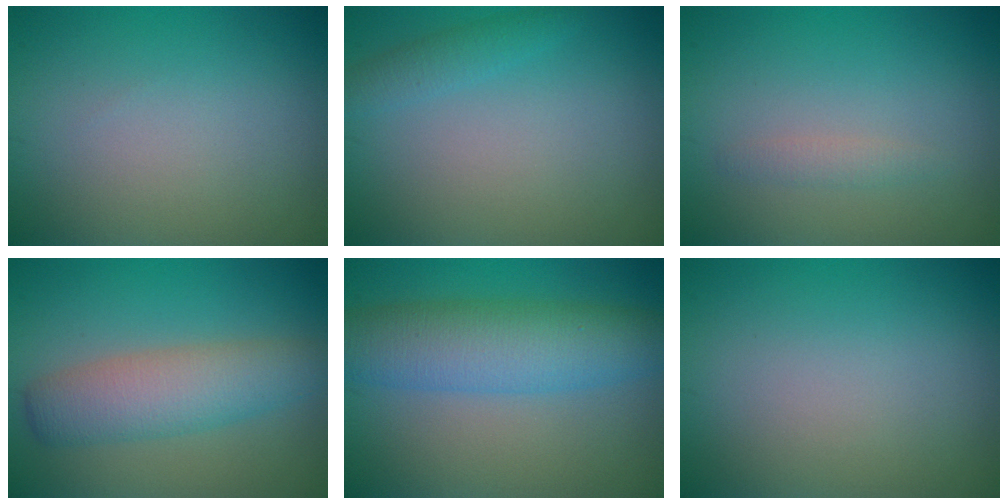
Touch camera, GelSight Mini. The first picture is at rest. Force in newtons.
{"total": 1.6, "press": 1.6, "slide": 0.1}
{"total": 0.9, "press": 0.9, "slide": 0.1}
{"total": 4.9, "press": 4.9, "slide": 0.1}
{"total": 6.8, "press": 6.8, "slide": 0.1}
{"total": 0.0}